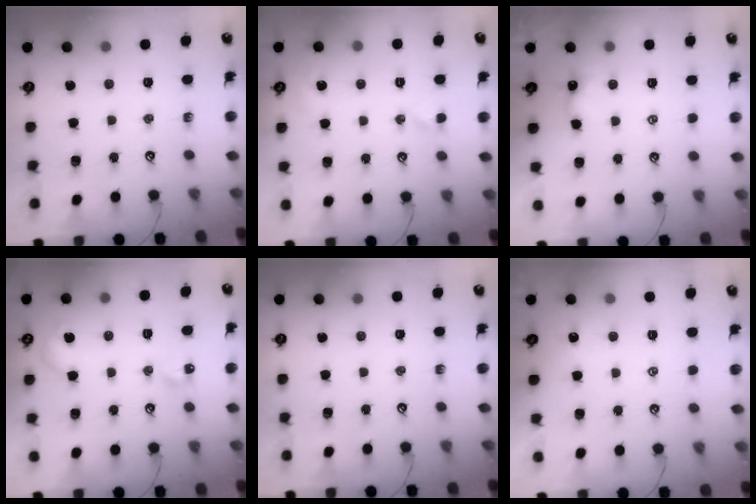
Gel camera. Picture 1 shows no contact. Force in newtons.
{"total": 1.1, "press": 0.9, "slide": 0.7}
{"total": 1.3, "press": 1.3, "slide": 0.3}
{"total": 8.5, "press": 8.5, "slide": 0.4}
{"total": 0.0}
{"total": 1.9, "press": 1.9, "slide": 0.3}